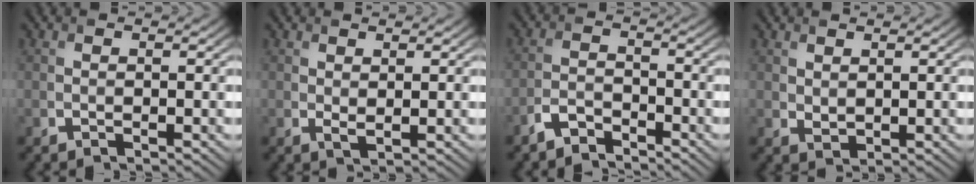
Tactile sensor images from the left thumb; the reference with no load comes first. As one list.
[{"total": 1.1, "force": [0.6, 0.4, 0.8], "torque": [-0.021, -0.005, 0.016]}, {"total": 3.4, "force": [-3.0, 1.1, 1.2], "torque": [-0.027, 0.000, -0.071]}, {"total": 1.3, "force": [0.9, 0.7, 0.6], "torque": [-0.015, -0.004, 0.022]}]